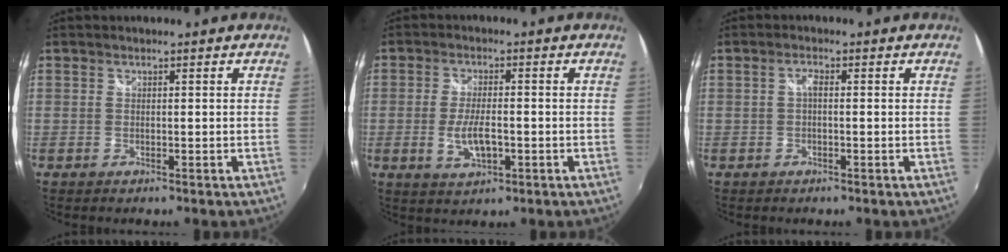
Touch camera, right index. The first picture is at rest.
{"total": 5.9, "force": [-1.5, 2.2, 5.2], "torque": [-0.106, -0.008, -0.024]}
{"total": 1.5, "force": [-0.1, 0.6, 1.4], "torque": [-0.026, 0.006, -0.005]}